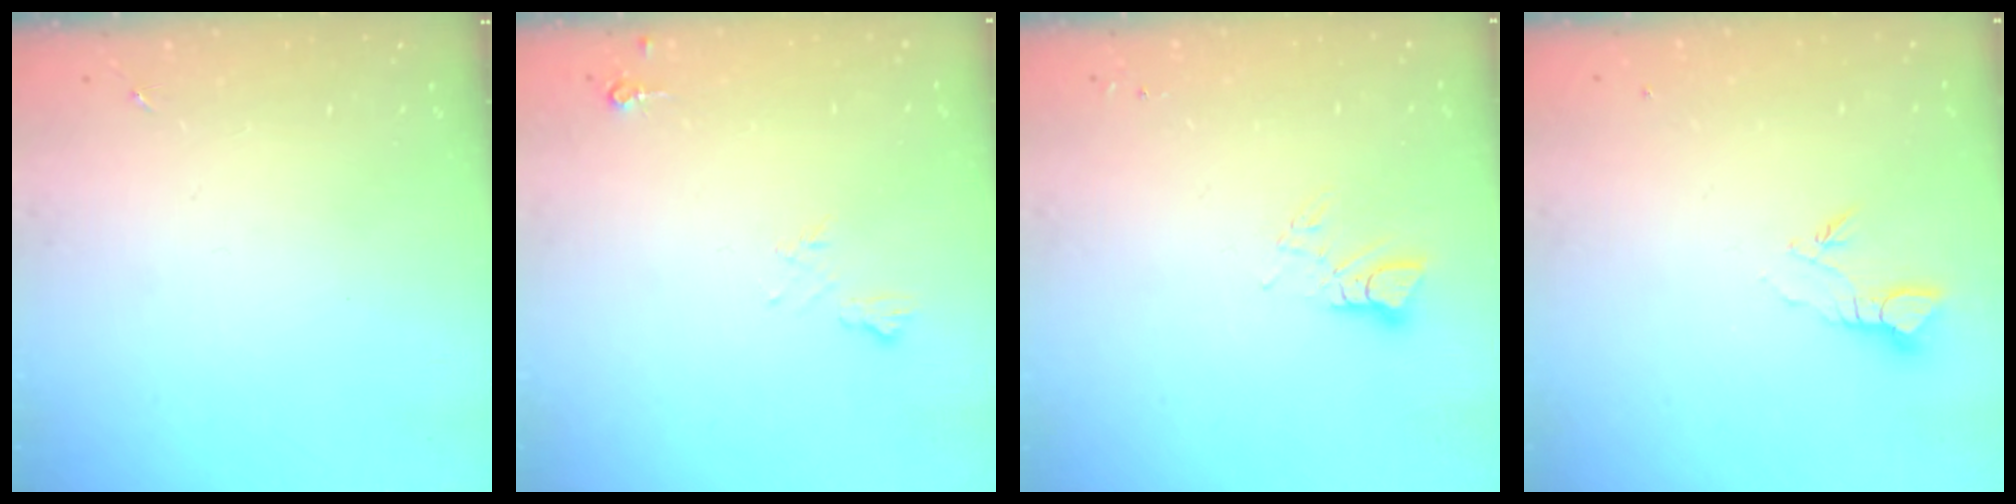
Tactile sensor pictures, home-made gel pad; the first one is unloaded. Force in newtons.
{"total": 6.4, "press": 6.3, "slide": 1.2}
{"total": 3.7, "press": 3.7, "slide": 0.4}
{"total": 3.5, "press": 3.5, "slide": 0.2}